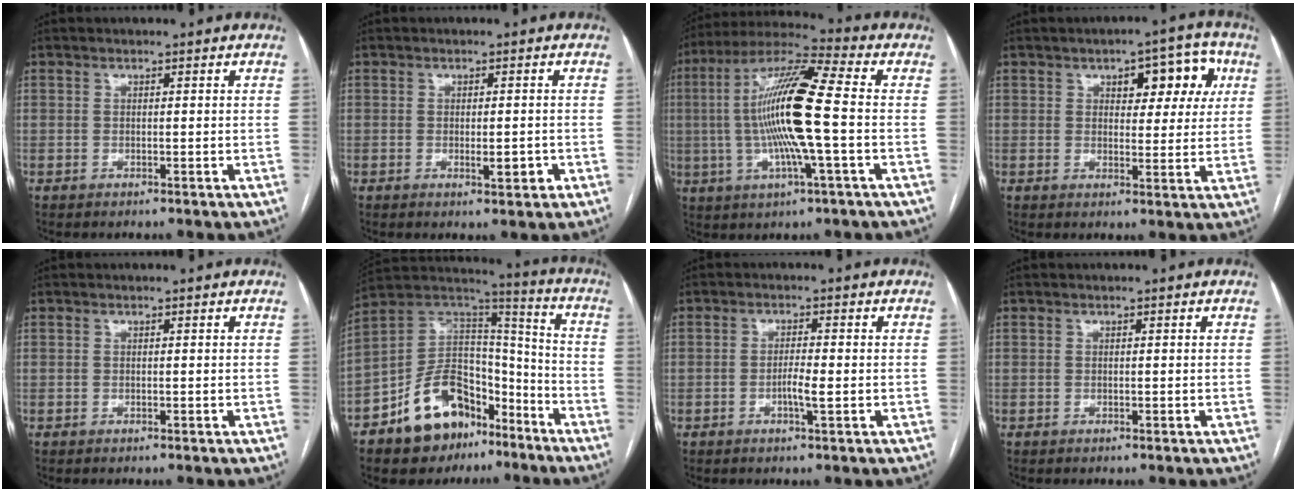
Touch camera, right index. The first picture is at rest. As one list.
[{"total": 2.7, "force": [-0.9, 0.7, 2.5], "torque": [-0.042, -0.003, -0.008]}, {"total": 16.4, "force": [-0.7, 0.5, 16.3], "torque": [-0.317, 0.009, -0.022]}, {"total": 8.2, "force": [3.3, 4.0, 6.4], "torque": [-0.065, 0.025, 0.040]}, {"total": 0.0}, {"total": 17.4, "force": [-10.6, 10.2, 9.2], "torque": [-0.162, 0.052, -0.175]}, {"total": 2.9, "force": [-0.8, 0.0, 2.8], "torque": [-0.054, -0.002, -0.015]}, {"total": 0.0}]